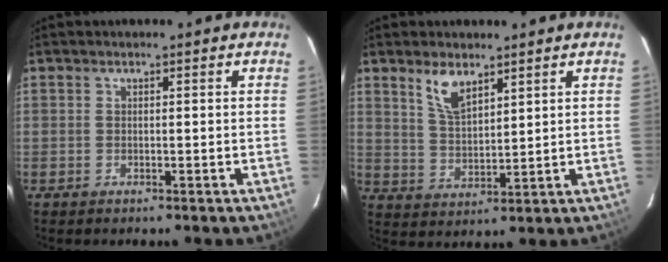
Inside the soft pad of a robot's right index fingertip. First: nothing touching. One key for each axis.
{"total": 6.3, "fx": 4.2, "fy": 2.6, "fz": 3.9, "tx": -0.073, "ty": 0.002, "tz": 0.086}